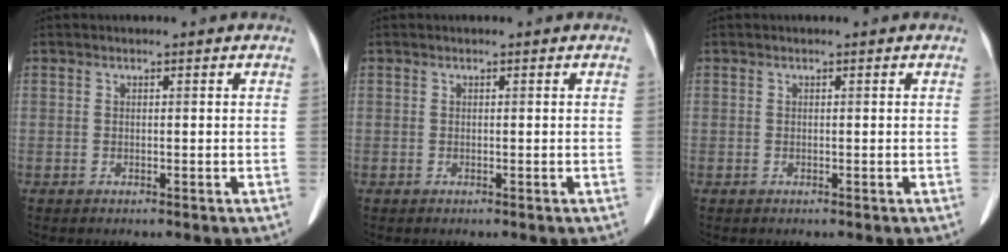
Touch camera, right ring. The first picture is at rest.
{"total": 0.0}
{"total": 0.0}